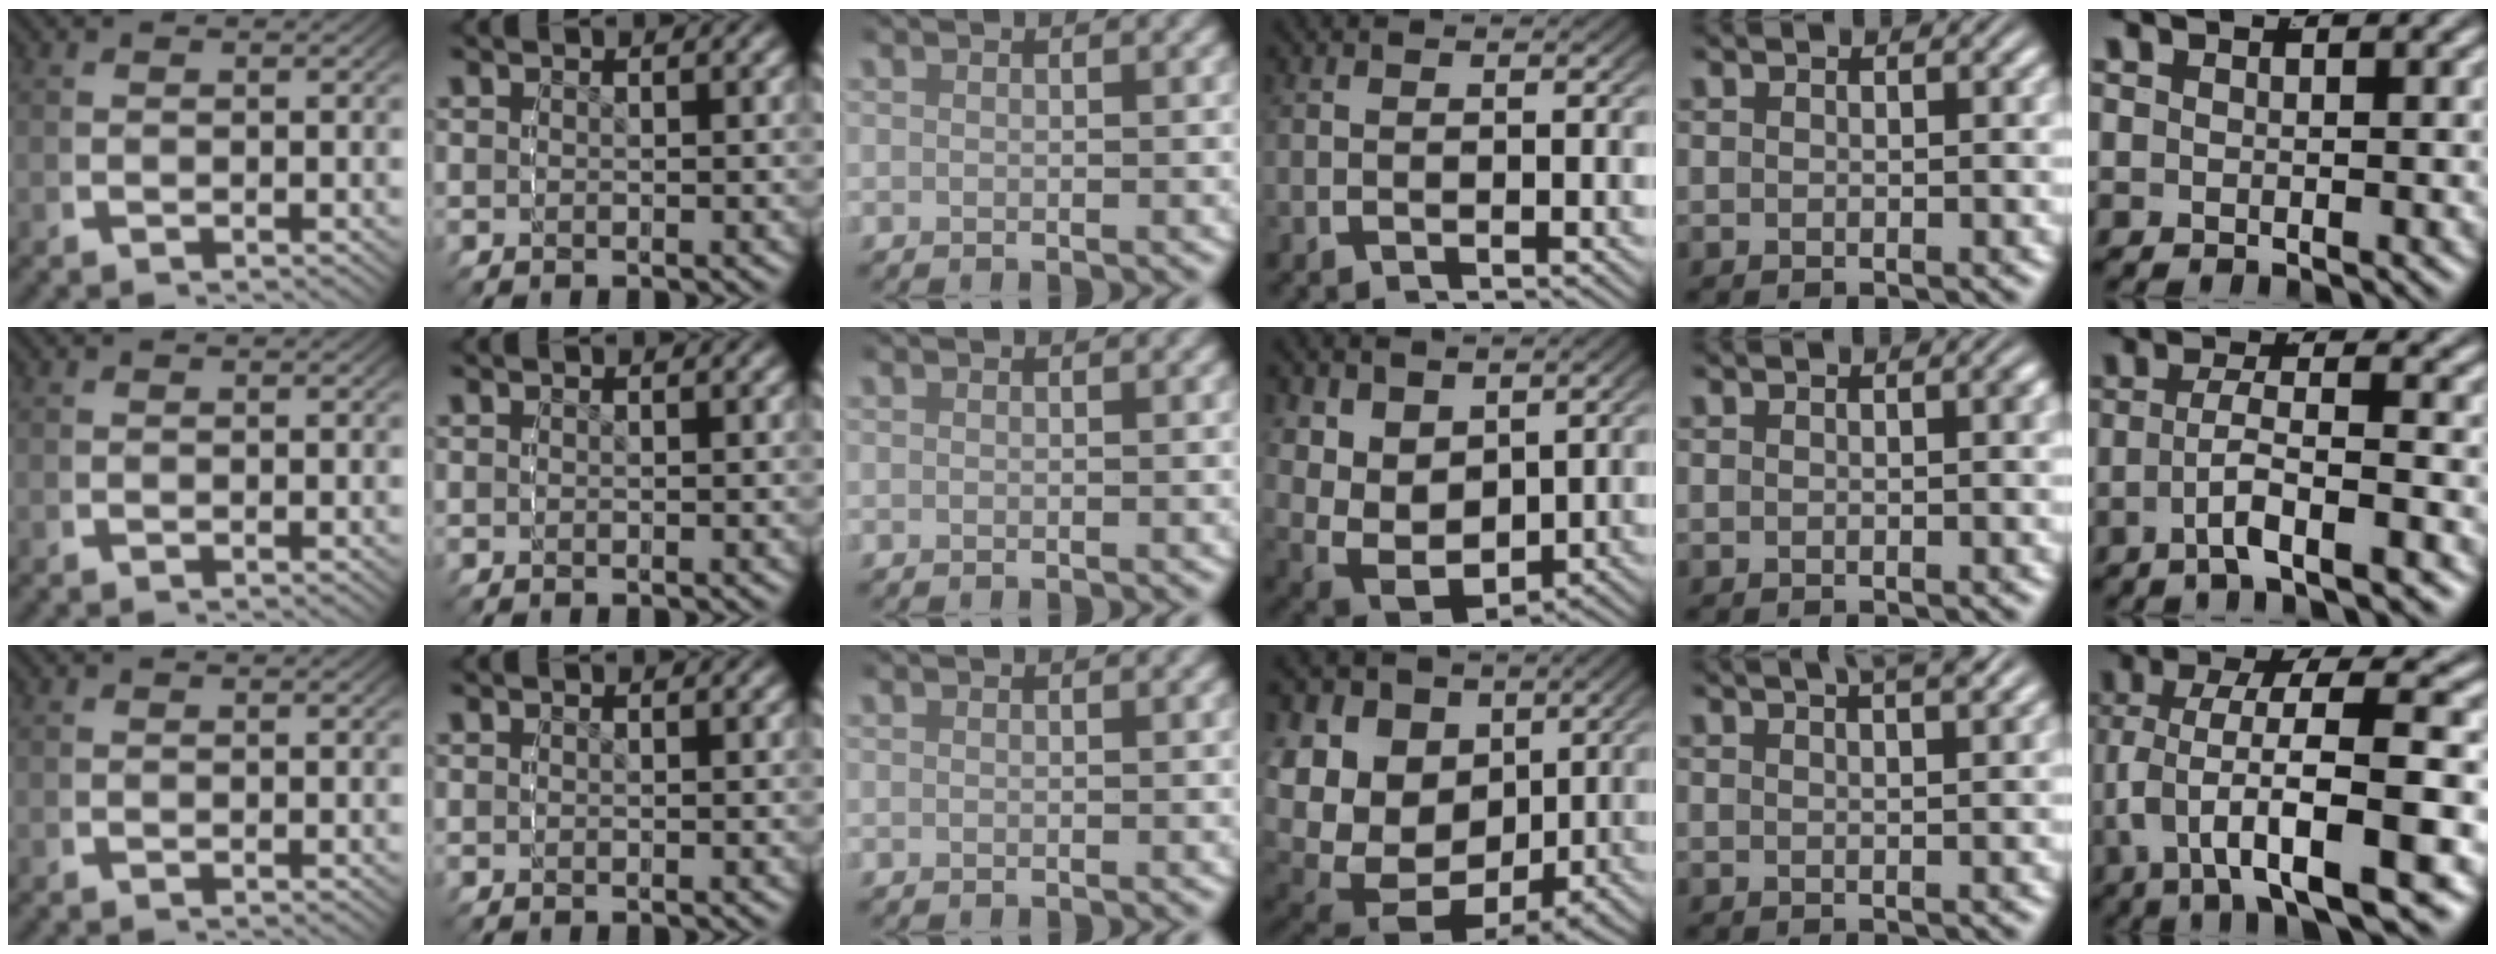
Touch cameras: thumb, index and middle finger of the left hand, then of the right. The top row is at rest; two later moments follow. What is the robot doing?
{"motion": "grasp_and_lifting", "object": "sponge"}